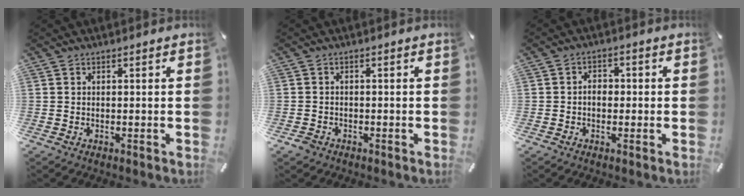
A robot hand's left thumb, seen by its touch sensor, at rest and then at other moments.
{"total": 1.7, "force": [-1.1, 1.3, 0.5], "torque": [-0.008, 0.004, -0.022]}
{"total": 3.2, "force": [-0.6, 2.3, 2.2], "torque": [-0.034, 0.004, -0.014]}